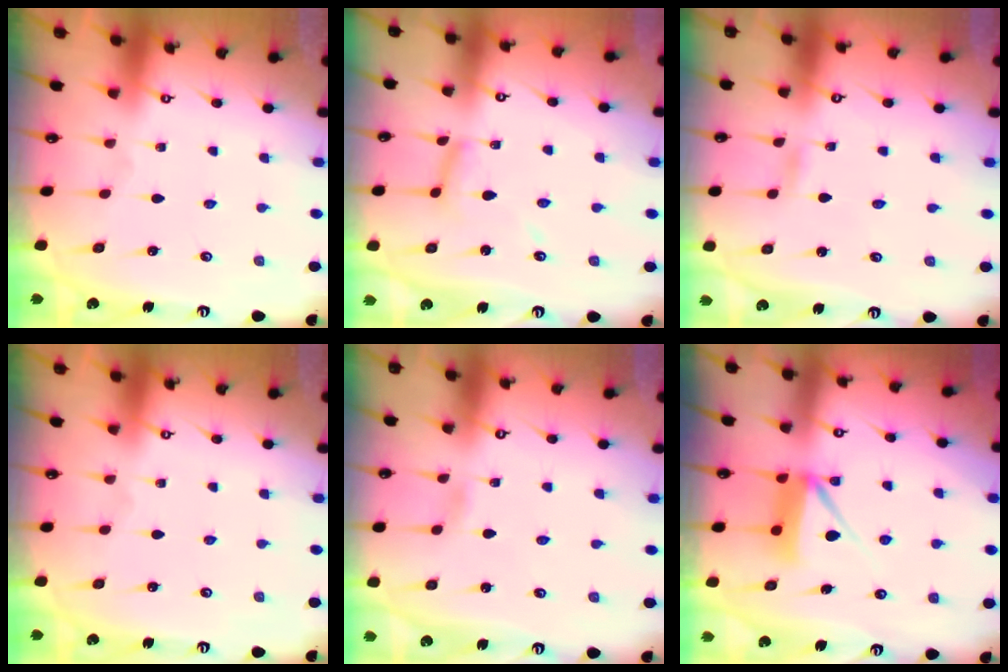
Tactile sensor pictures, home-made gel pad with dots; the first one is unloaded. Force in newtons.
{"total": 7.0, "press": 7.0, "slide": 0.3}
{"total": 2.1, "press": 2.1, "slide": 0.2}
{"total": 0.0}
{"total": 1.2, "press": 1.2, "slide": 0.1}
{"total": 9.3, "press": 9.3, "slide": 0.6}